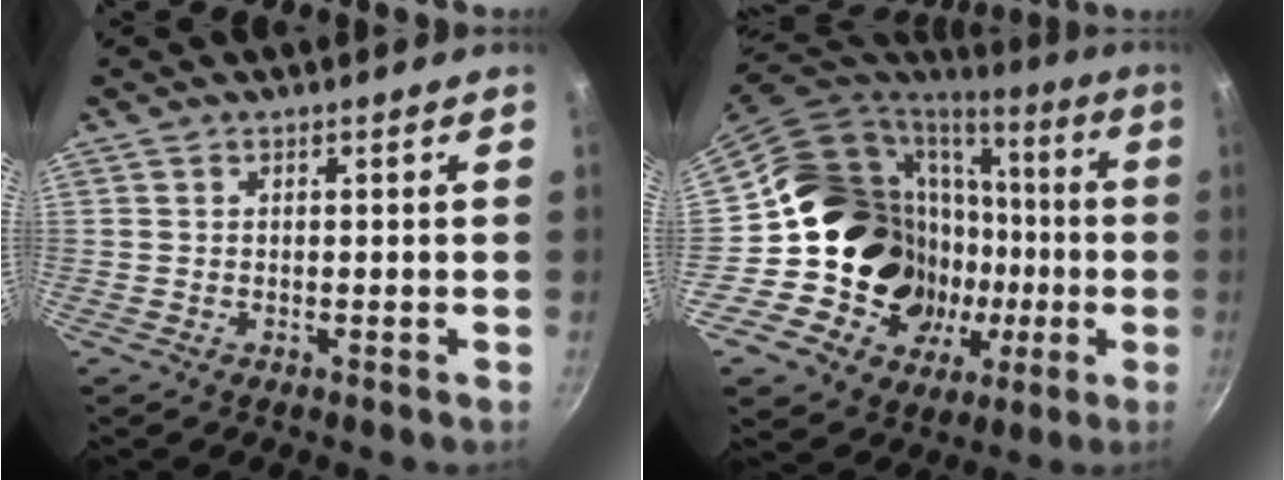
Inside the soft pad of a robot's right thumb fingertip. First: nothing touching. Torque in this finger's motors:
{"motor_torque": [0.96, 0.91, 1.37, -0.56, 0.46]}